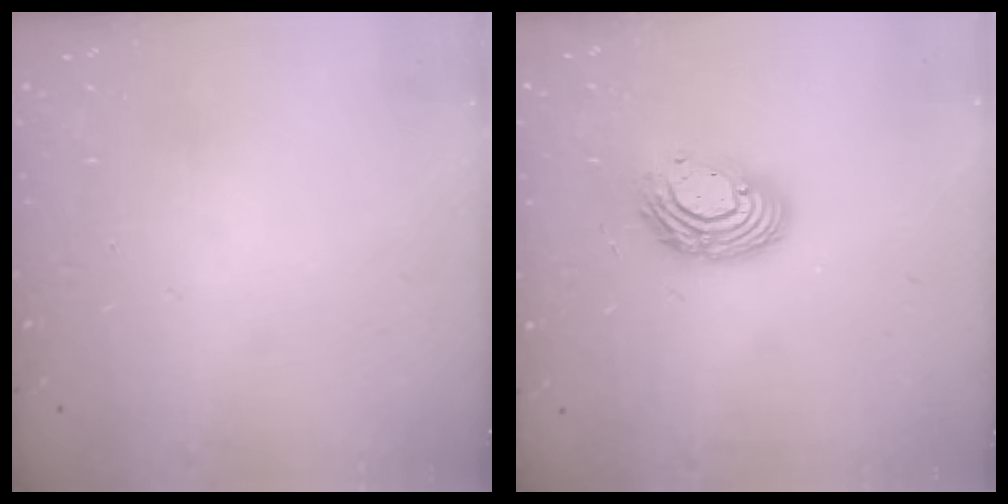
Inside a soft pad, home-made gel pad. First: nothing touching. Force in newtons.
{"total": 11.3, "press": 11.2, "slide": 1.1}